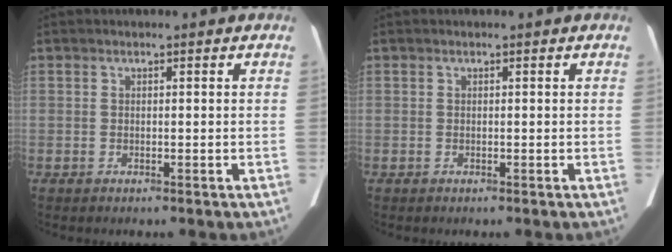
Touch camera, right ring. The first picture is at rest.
{"total": 0.0}